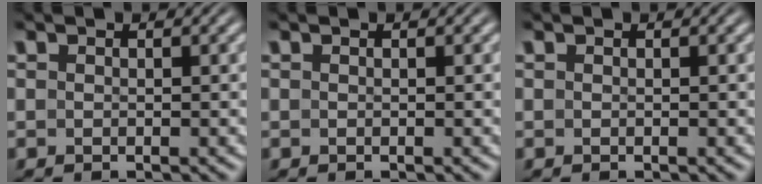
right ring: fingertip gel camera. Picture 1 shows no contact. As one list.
[{"total": 0.0}, {"total": 0.0}]